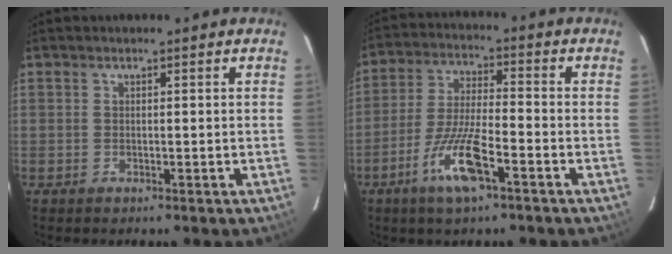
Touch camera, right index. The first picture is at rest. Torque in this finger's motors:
{"motor_torque": [1.14, -0.51, 0.23, 0.06]}